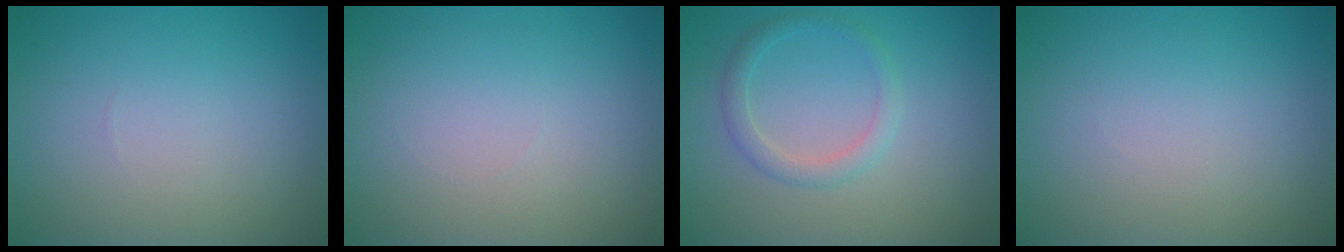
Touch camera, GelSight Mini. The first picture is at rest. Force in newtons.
{"total": 0.0}
{"total": 1.9, "press": 1.9, "slide": 0.1}
{"total": 0.0}